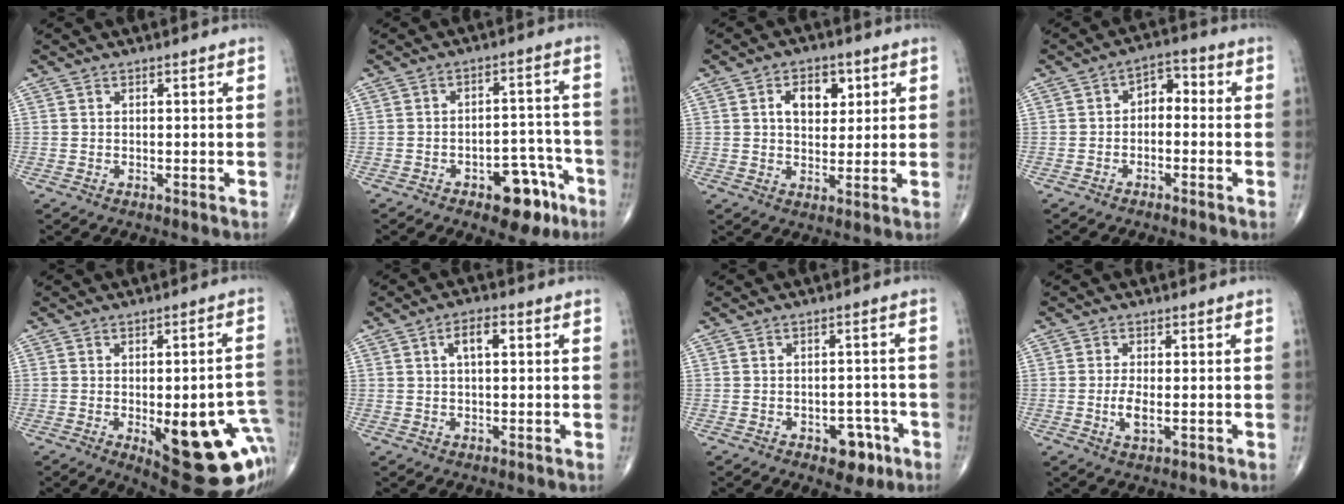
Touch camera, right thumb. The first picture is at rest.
{"total": 9.9, "force": [-5.5, 5.0, 6.5], "torque": [-0.056, 0.046, -0.071]}
{"total": 7.4, "force": [2.4, 4.8, 5.1], "torque": [-0.049, -0.008, 0.036]}
{"total": 4.7, "force": [-0.4, 3.1, 3.5], "torque": [-0.033, 0.029, -0.022]}
{"total": 22.4, "force": [-6.2, 8.3, 19.9], "torque": [-0.180, 0.011, -0.049]}
{"total": 4.3, "force": [1.2, 1.8, 3.7], "torque": [-0.058, 0.008, 0.017]}
{"total": 2.6, "force": [-1.1, 1.8, 1.6], "torque": [-0.007, 0.003, -0.011]}
{"total": 3.6, "force": [-0.7, 1.5, 3.2], "torque": [-0.068, -0.005, -0.013]}